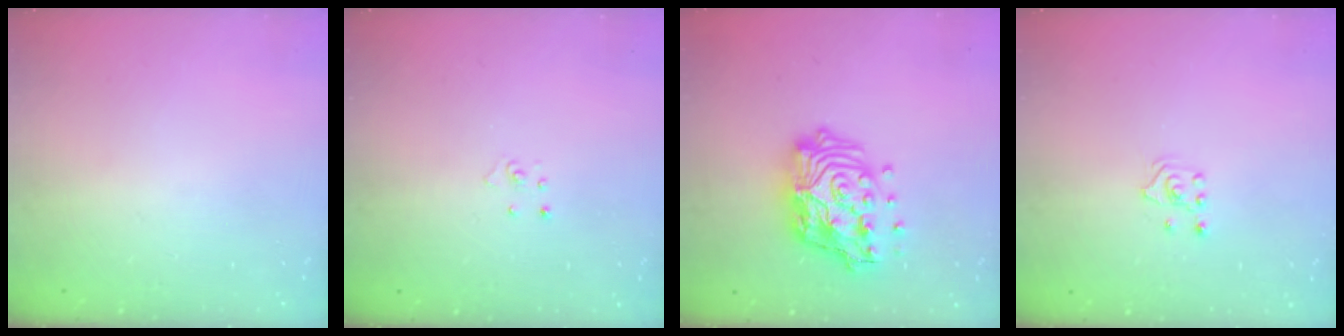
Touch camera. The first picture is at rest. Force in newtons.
{"total": 3.0, "press": 2.9, "slide": 0.3}
{"total": 17.2, "press": 17.1, "slide": 1.6}
{"total": 2.1, "press": 1.8, "slide": 0.9}